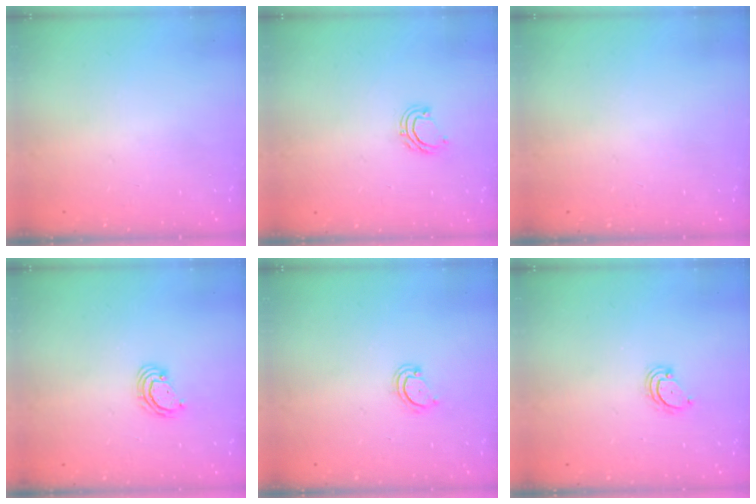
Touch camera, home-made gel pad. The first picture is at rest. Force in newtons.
{"total": 5.2, "press": 5.0, "slide": 1.2}
{"total": 0.0}
{"total": 2.9, "press": 2.9, "slide": 0.3}
{"total": 4.1, "press": 4.0, "slide": 0.4}
{"total": 2.3, "press": 2.3, "slide": 0.2}